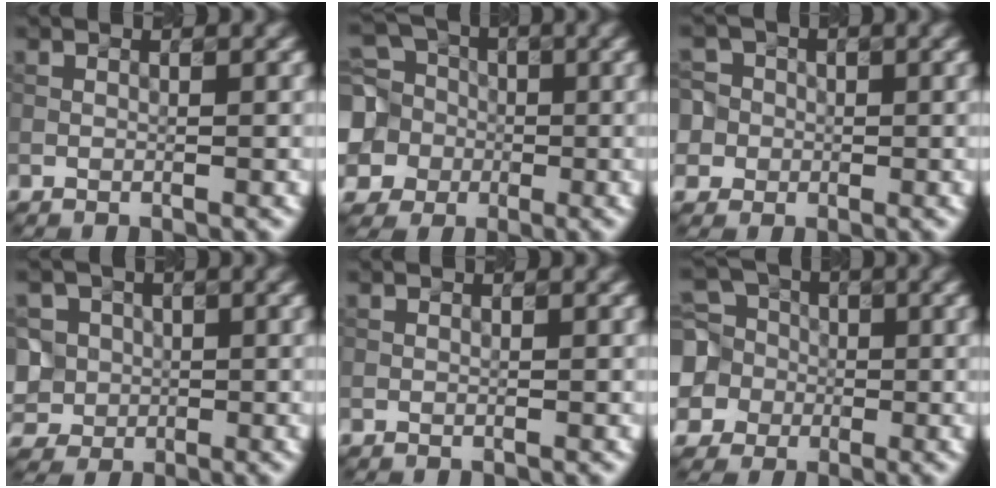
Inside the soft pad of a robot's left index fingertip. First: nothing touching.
{"total": 10.4, "force": [-0.2, 9.5, 4.4], "torque": [-0.128, 0.015, -0.032]}
{"total": 5.7, "force": [0.2, 5.4, 1.7], "torque": [-0.033, 0.035, -0.020]}
{"total": 8.3, "force": [-0.8, 7.7, 3.1], "torque": [-0.076, 0.017, -0.042]}
{"total": 0.0}
{"total": 8.7, "force": [-0.4, 8.2, 3.0], "torque": [-0.086, 0.021, -0.041]}